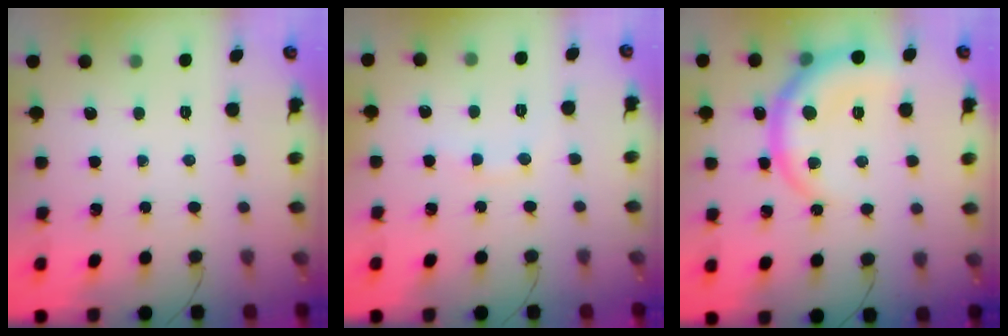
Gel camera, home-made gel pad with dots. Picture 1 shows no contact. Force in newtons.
{"total": 5.8, "press": 5.6, "slide": 1.6}
{"total": 12.8, "press": 12.8, "slide": 0.5}